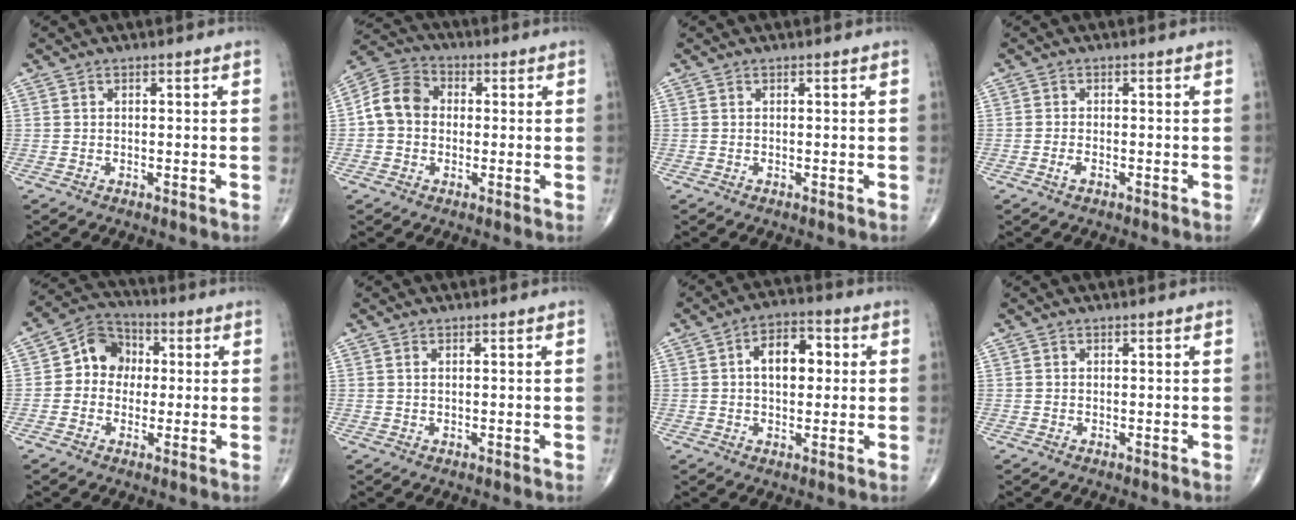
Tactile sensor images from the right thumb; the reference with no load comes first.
{"total": 8.6, "force": [0.1, 7.1, 4.9], "torque": [-0.079, 0.027, -0.013]}
{"total": 0.0}
{"total": 1.6, "force": [-0.8, 0.7, 1.2], "torque": [-0.027, 0.004, -0.015]}
{"total": 8.8, "force": [0.4, 7.6, 4.4], "torque": [-0.042, 0.024, -0.008]}
{"total": 0.6, "force": [0.3, 0.3, 0.5], "torque": [-0.011, 0.004, 0.006]}
{"total": 8.8, "force": [1.3, 5.3, 6.8], "torque": [-0.085, 0.017, 0.014]}
{"total": 0.0}